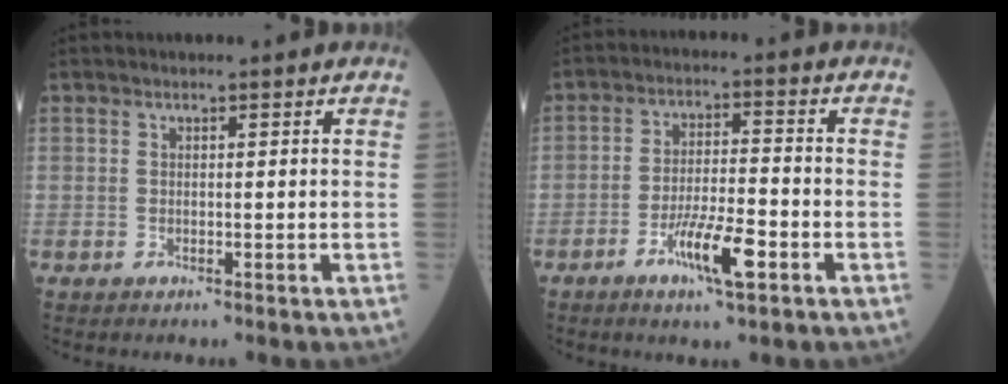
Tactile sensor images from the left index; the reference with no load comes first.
{"total": 7.5, "force": [-3.8, 1.1, 6.4], "torque": [-0.123, -0.007, -0.066]}